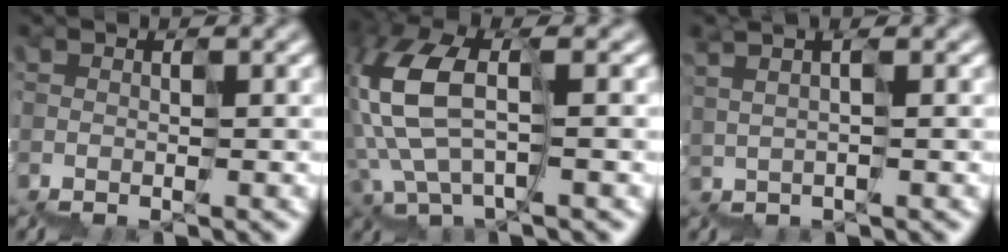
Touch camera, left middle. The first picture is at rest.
{"total": 5.1, "force": [1.2, 1.9, 4.5], "torque": [-0.132, 0.029, 0.023]}
{"total": 2.0, "force": [1.3, 0.3, 1.5], "torque": [0.001, 0.023, 0.023]}